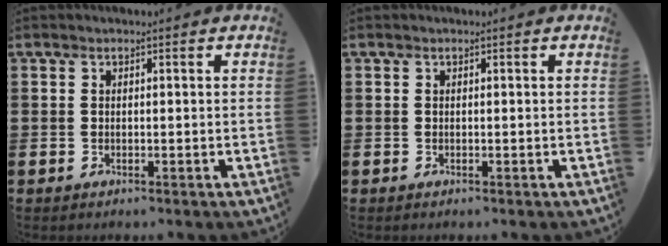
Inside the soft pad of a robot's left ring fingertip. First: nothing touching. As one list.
[{"total": 0.0}]